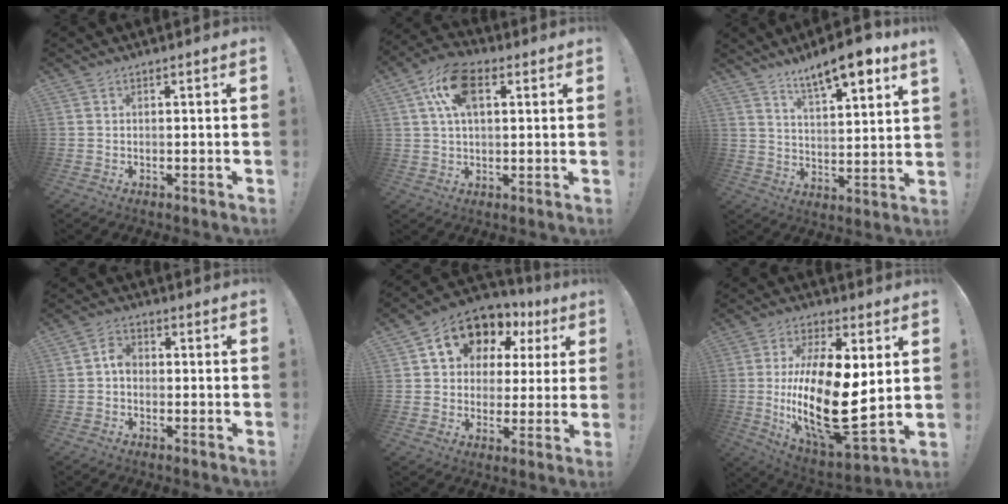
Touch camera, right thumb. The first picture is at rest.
{"total": 12.7, "force": [4.2, 7.2, 9.6], "torque": [-0.175, 0.006, 0.077]}
{"total": 11.7, "force": [8.8, 1.4, 7.6], "torque": [-0.133, -0.050, 0.145]}
{"total": 3.8, "force": [-0.8, 2.7, 2.6], "torque": [-0.036, 0.011, -0.016]}
{"total": 11.9, "force": [6.8, 8.2, 5.2], "torque": [-0.085, -0.048, 0.125]}
{"total": 24.2, "force": [0.8, 10.9, 21.6], "torque": [-0.407, -0.034, 0.021]}